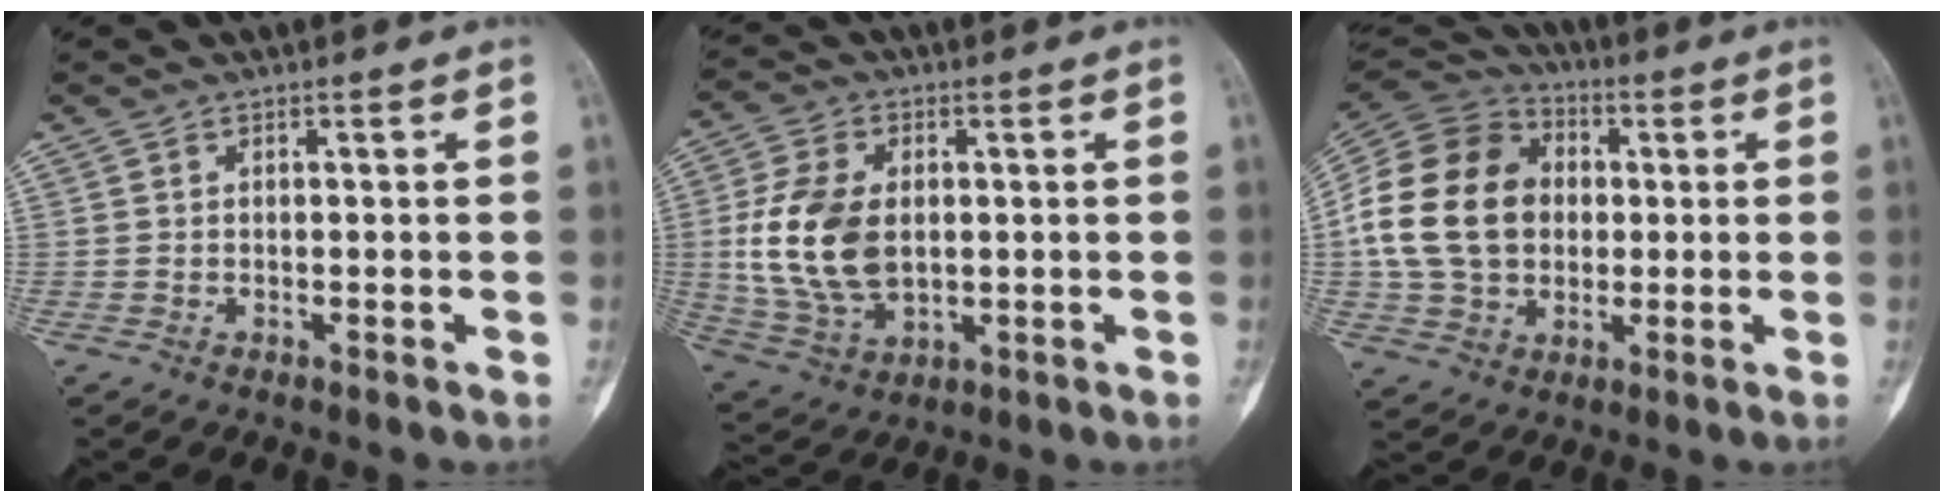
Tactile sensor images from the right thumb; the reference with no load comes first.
{"total": 14.5, "force": [0.8, 9.3, 11.1], "torque": [-0.216, -0.005, 0.025]}
{"total": 21.6, "force": [0.9, 16.9, 13.5], "torque": [-0.256, 0.025, 0.023]}